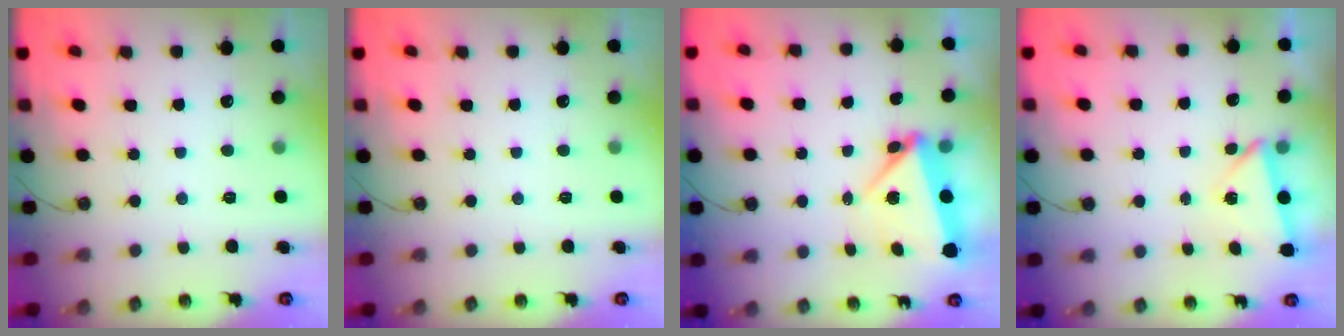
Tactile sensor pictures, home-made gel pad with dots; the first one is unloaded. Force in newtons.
{"total": 0.0}
{"total": 5.4, "press": 5.2, "slide": 1.2}
{"total": 2.7, "press": 0.8, "slide": 2.6}